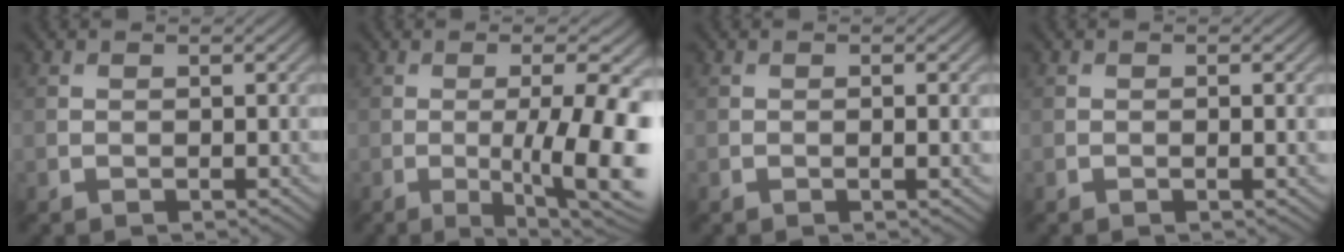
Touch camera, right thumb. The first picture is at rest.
{"total": 12.4, "force": [-2.0, 3.5, 11.7], "torque": [-0.155, -0.009, -0.024]}
{"total": 1.1, "force": [-0.1, 0.2, 1.1], "torque": [-0.020, -0.002, -0.002]}
{"total": 0.8, "force": [-0.1, 0.1, 0.8], "torque": [-0.014, -0.002, -0.001]}